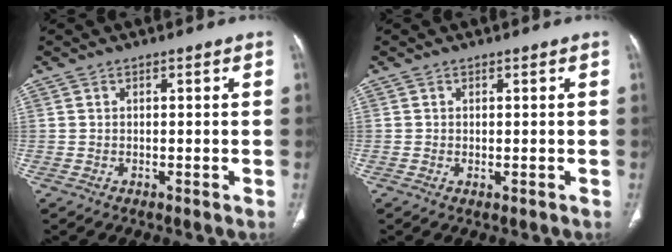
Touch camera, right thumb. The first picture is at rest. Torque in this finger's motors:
{"motor_torque": [0.37, -0.07, -0.04, -0.65, 0.04]}